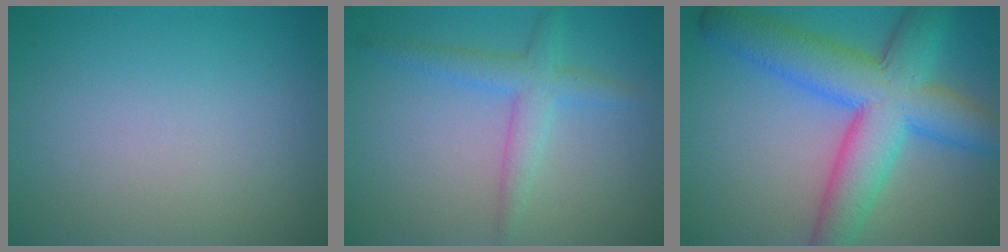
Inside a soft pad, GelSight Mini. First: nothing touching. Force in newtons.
{"total": 3.0, "press": 3.0, "slide": 0.2}
{"total": 10.2, "press": 10.2, "slide": 0.2}